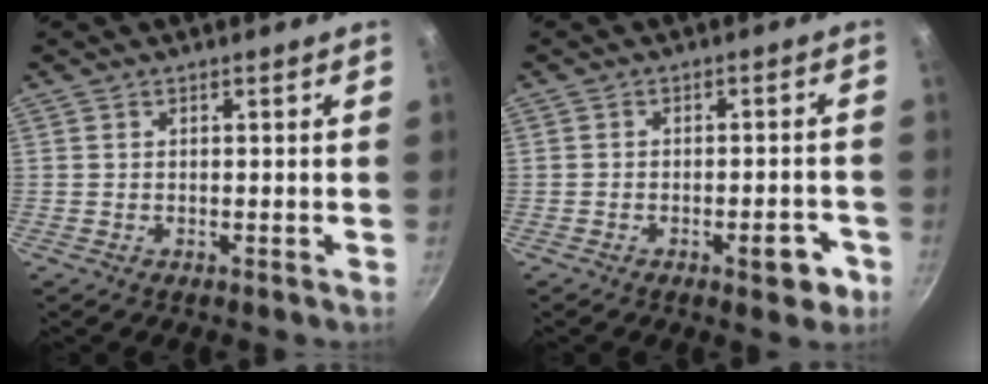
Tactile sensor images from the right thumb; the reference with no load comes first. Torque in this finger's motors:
{"motor_torque": [1.23, 0.65, -0.12, 0.04, 0.13]}